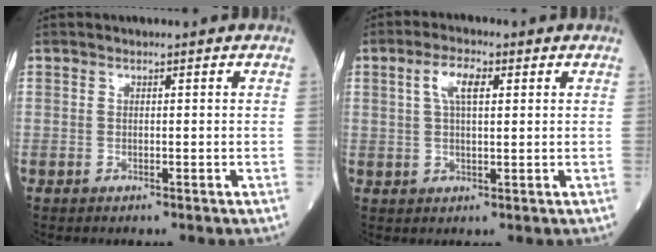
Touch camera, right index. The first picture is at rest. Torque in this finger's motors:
{"motor_torque": [0.19, -0.01, 0.06, 0.06]}